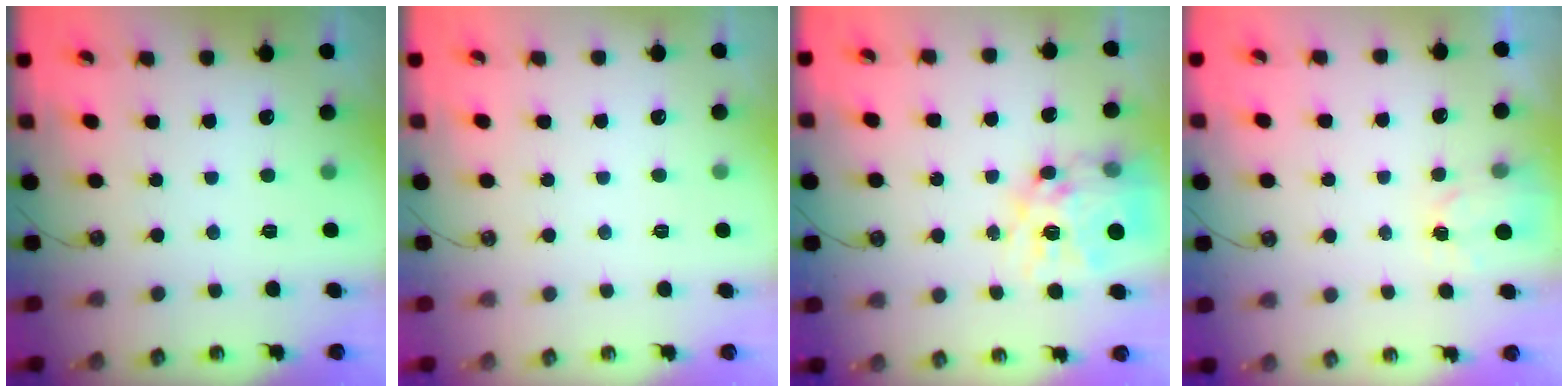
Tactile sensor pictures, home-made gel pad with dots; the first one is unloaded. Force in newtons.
{"total": 0.0}
{"total": 16.7, "press": 16.7, "slide": 1.7}
{"total": 3.0, "press": 3.0, "slide": 0.4}